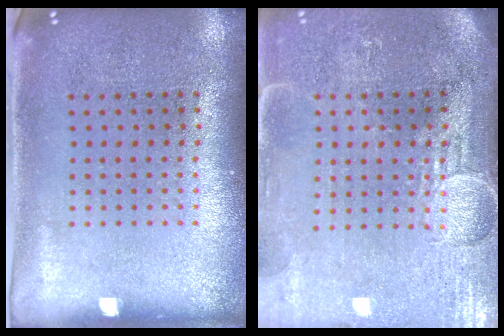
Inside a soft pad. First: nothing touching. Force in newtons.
{"total": 3.9, "press": 3.4, "slide": 1.9}